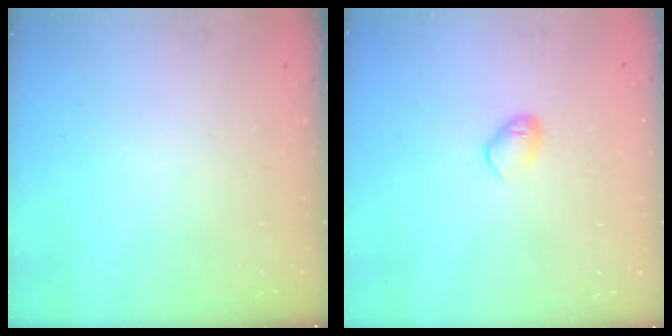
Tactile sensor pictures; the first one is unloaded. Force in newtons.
{"total": 5.8, "press": 5.8, "slide": 0.8}